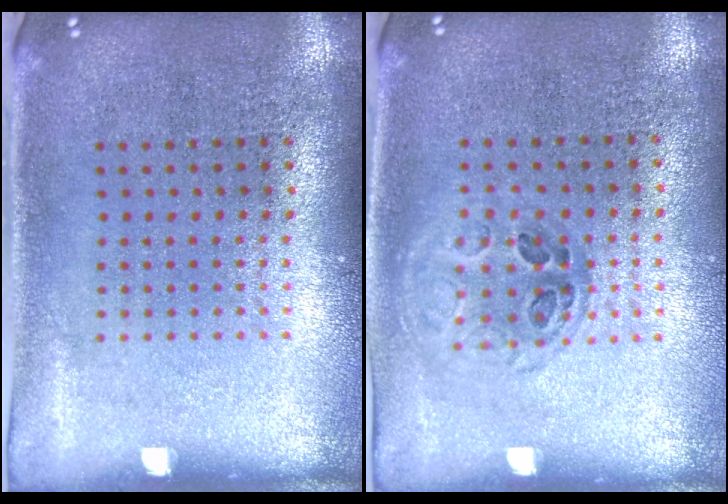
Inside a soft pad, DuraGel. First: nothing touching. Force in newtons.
{"total": 0.9, "press": 0.9, "slide": 0.2}